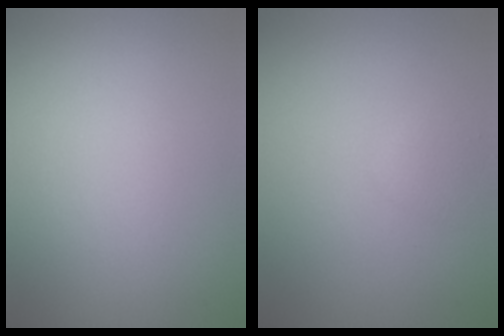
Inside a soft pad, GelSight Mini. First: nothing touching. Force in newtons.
{"total": 0.8, "press": 0.8, "slide": 0.0}